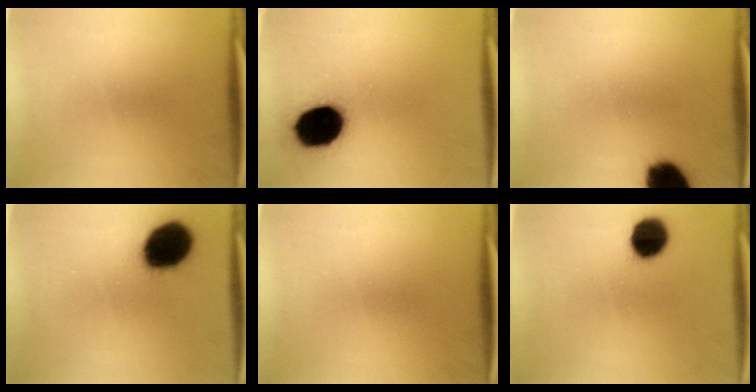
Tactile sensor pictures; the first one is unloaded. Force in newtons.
{"total": 16.9}
{"total": 10.6}
{"total": 17.3}
{"total": 0.0}
{"total": 9.5}